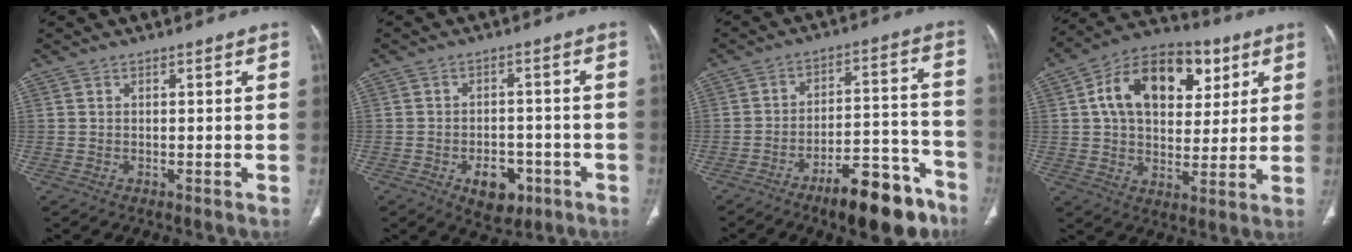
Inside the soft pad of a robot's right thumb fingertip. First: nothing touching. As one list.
[{"total": 9.5, "force": [-4.8, 6.0, 5.6], "torque": [-0.047, 0.030, -0.064]}, {"total": 19.1, "force": [-13.0, 6.3, 12.4], "torque": [-0.128, 0.105, -0.199]}, {"total": 19.0, "force": [6.2, 12.2, 13.1], "torque": [-0.177, 0.005, 0.093]}]